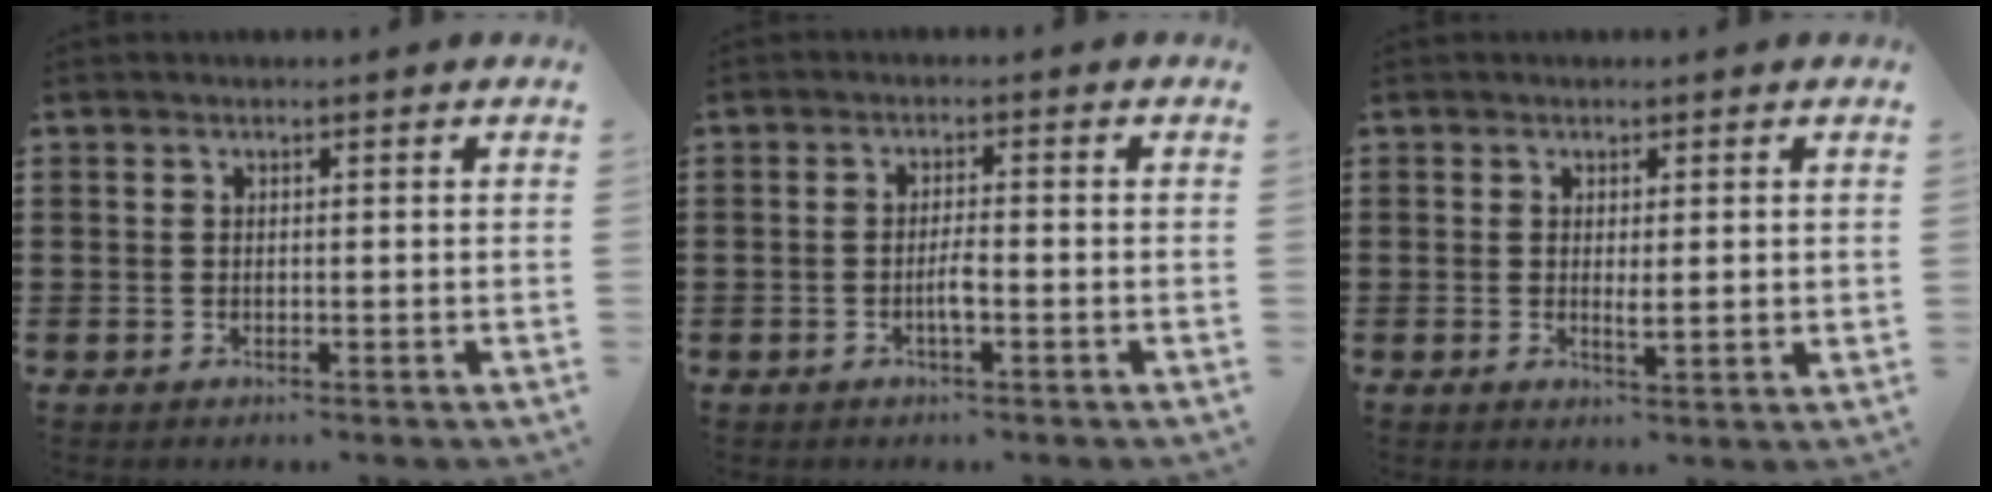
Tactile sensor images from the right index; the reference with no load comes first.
{"total": 2.5, "force": [-1.0, 0.3, 2.3], "torque": [-0.050, -0.002, -0.020]}
{"total": 1.7, "force": [0.3, 0.3, 1.7], "torque": [-0.034, -0.001, 0.005]}